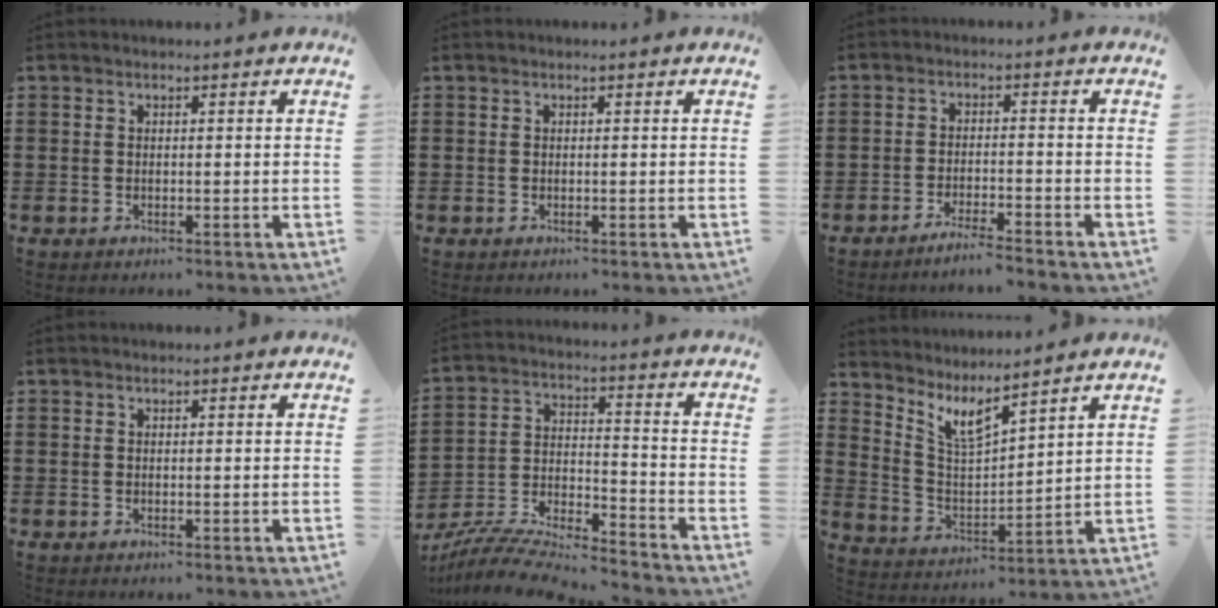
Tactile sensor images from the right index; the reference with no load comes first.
{"total": 0.0}
{"total": 3.0, "force": [-2.8, -0.5, 1.0], "torque": [-0.017, -0.002, -0.054]}
{"total": 0.0}
{"total": 8.3, "force": [-7.9, 0.9, 2.5], "torque": [-0.059, -0.001, -0.160]}
{"total": 6.2, "force": [4.8, 1.3, 3.7], "torque": [-0.088, -0.024, 0.087]}